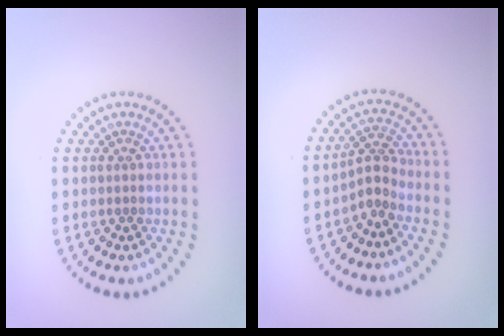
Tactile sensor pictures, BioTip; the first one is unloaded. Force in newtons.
{"total": 2.2, "press": 1.5, "slide": 1.7}